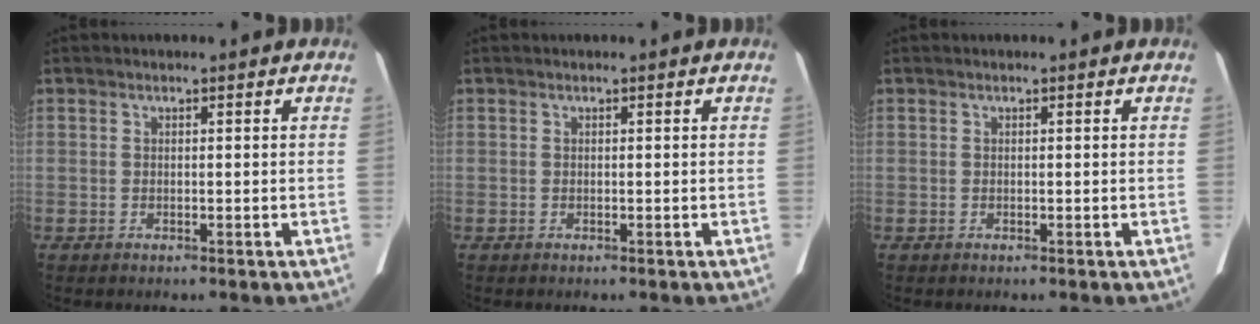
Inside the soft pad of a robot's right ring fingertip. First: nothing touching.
{"total": 0.0}
{"total": 0.0}